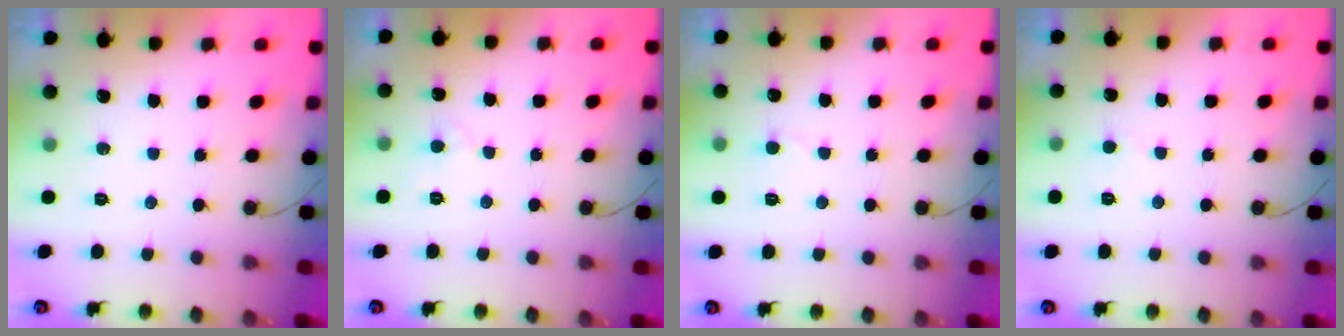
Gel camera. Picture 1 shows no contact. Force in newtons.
{"total": 3.5, "press": 3.5, "slide": 0.1}
{"total": 3.7, "press": 3.7, "slide": 0.3}
{"total": 2.0, "press": 2.0, "slide": 0.2}